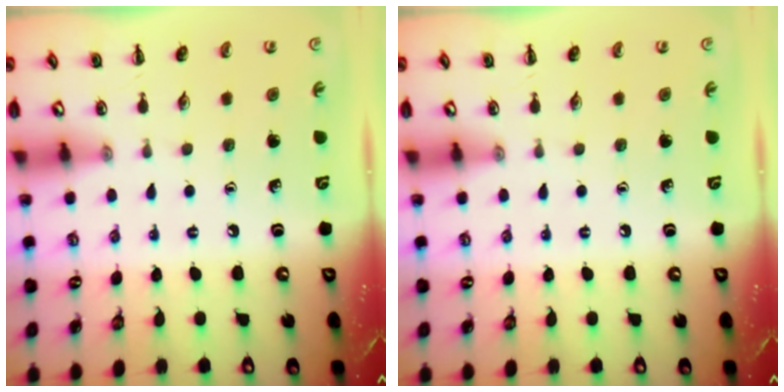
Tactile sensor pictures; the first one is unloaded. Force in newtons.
{"total": 0.0}